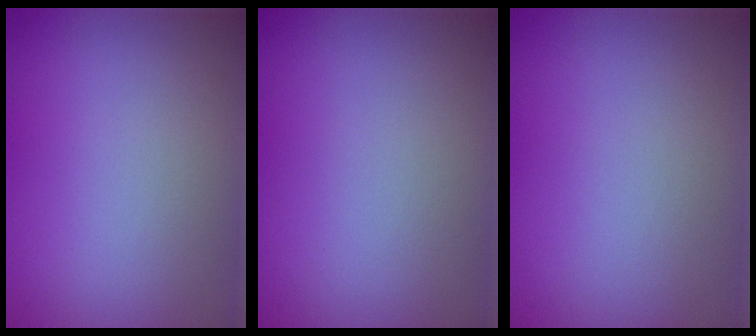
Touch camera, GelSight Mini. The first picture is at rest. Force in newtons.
{"total": 0.0}
{"total": 0.0}